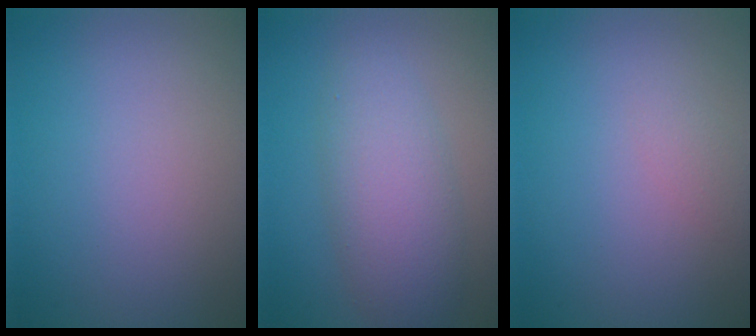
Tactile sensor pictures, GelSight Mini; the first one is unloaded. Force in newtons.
{"total": 5.3, "press": 5.3, "slide": 0.3}
{"total": 1.1, "press": 1.1, "slide": 0.0}